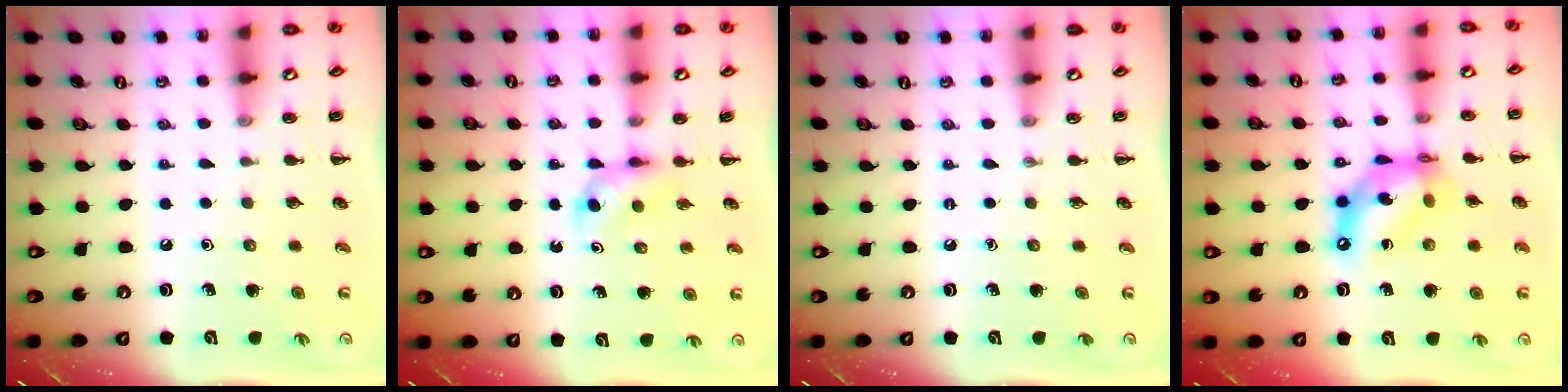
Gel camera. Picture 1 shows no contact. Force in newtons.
{"total": 3.7, "press": 3.4, "slide": 1.4}
{"total": 0.0}
{"total": 12.7, "press": 12.3, "slide": 3.2}